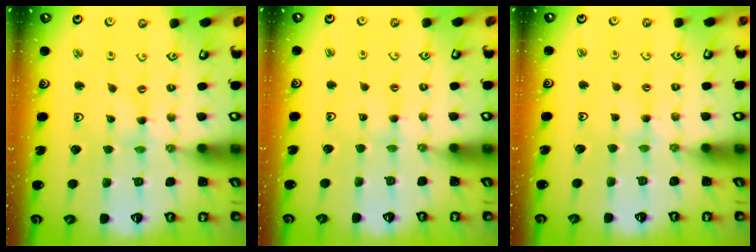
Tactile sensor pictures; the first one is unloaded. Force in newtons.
{"total": 2.3, "press": 2.3, "slide": 0.4}
{"total": 3.0, "press": 3.0, "slide": 0.4}